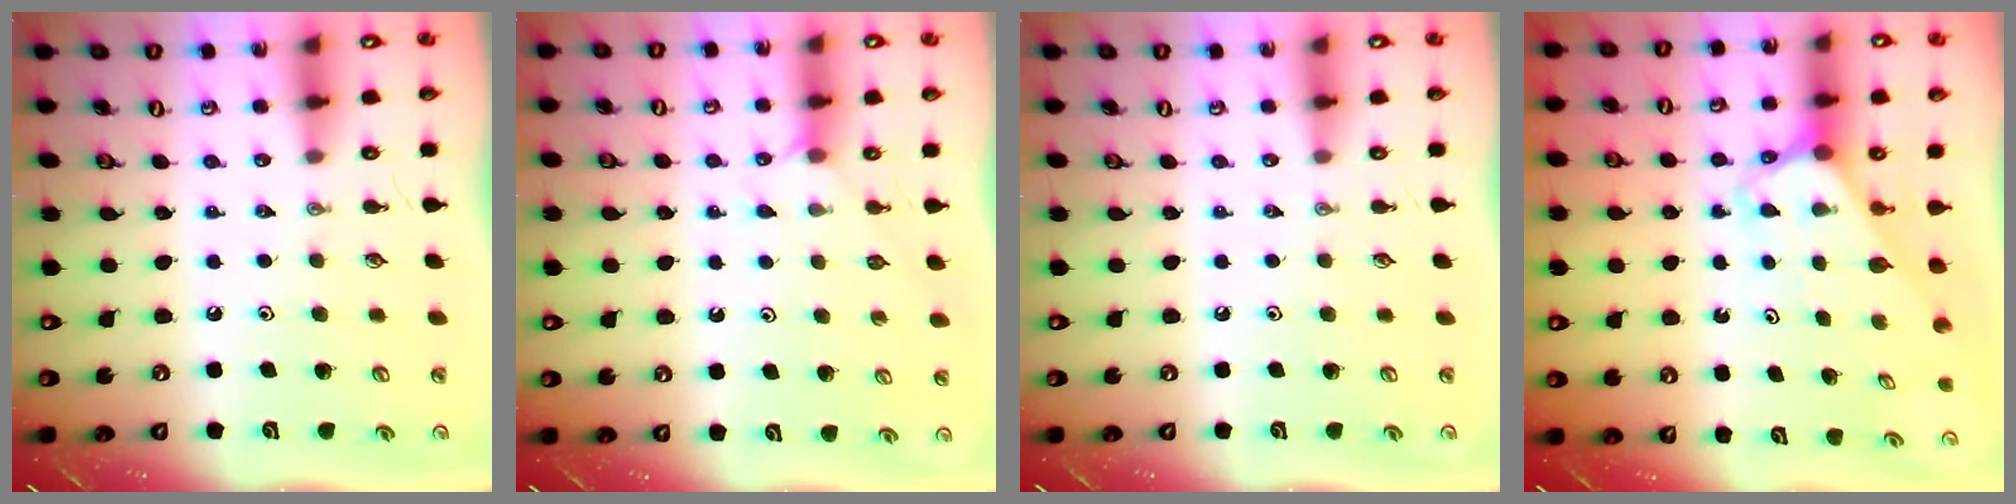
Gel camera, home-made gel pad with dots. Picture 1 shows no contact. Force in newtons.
{"total": 3.8, "press": 3.8, "slide": 0.4}
{"total": 0.0}
{"total": 2.7, "press": 2.7, "slide": 0.2}